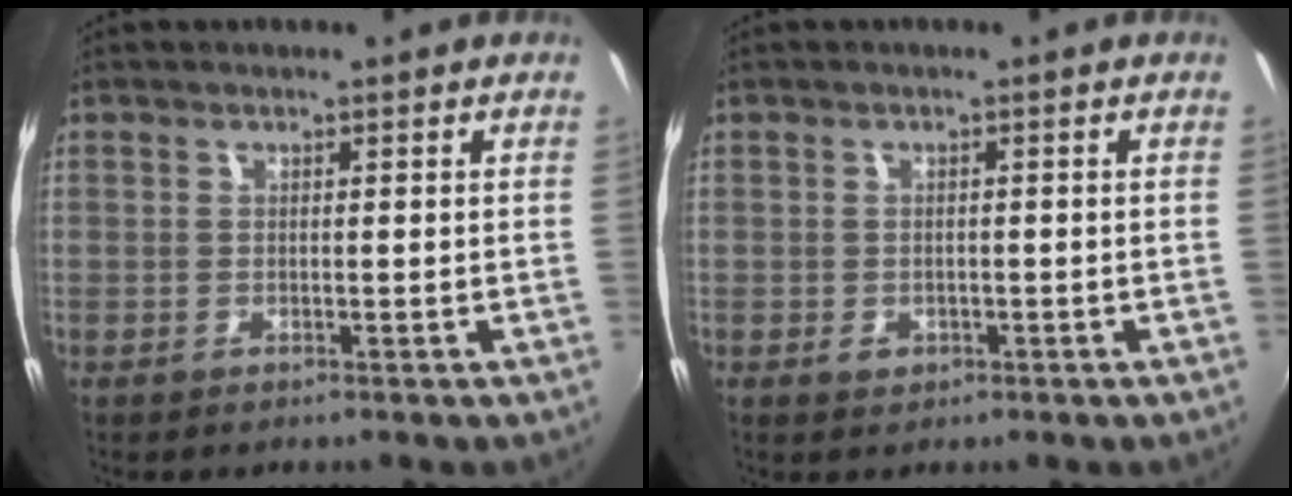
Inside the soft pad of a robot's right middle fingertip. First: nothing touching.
{"total": 1.7, "force": [-0.7, 1.4, 0.8], "torque": [-0.012, -0.001, -0.008]}